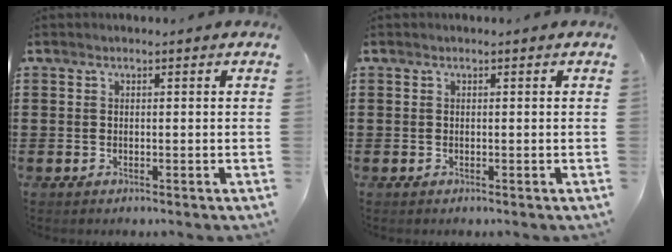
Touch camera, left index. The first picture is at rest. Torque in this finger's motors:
{"motor_torque": [-0.02, 0.01, 0.00, 0.00]}